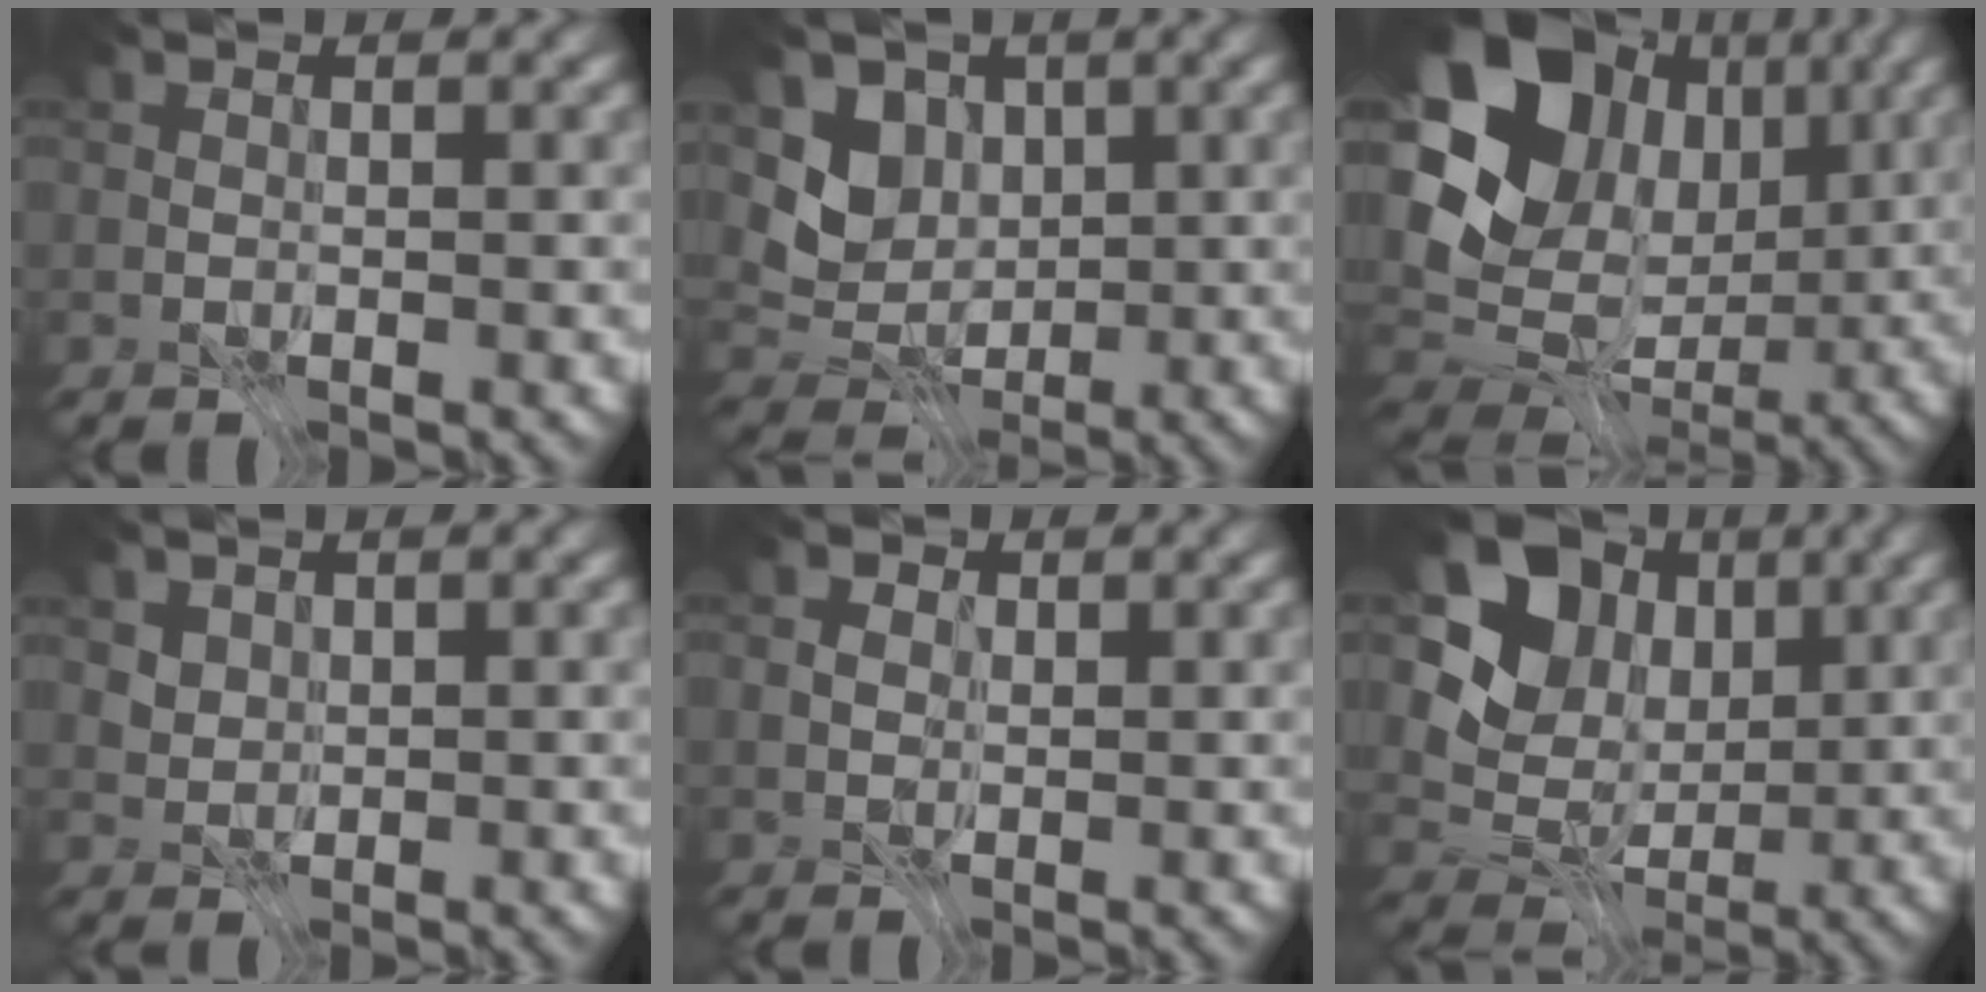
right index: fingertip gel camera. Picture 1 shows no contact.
{"total": 4.6, "force": [0.4, 3.8, 2.6], "torque": [-0.050, -0.012, -0.001]}
{"total": 15.2, "force": [3.2, 11.7, 9.1], "torque": [-0.165, 0.010, 0.069]}
{"total": 2.0, "force": [1.1, 1.5, 0.7], "torque": [-0.027, -0.012, 0.043]}
{"total": 1.6, "force": [0.3, 1.4, 0.7], "torque": [-0.014, -0.003, 0.005]}
{"total": 10.3, "force": [2.5, 8.4, 5.5], "torque": [-0.095, -0.001, 0.029]}